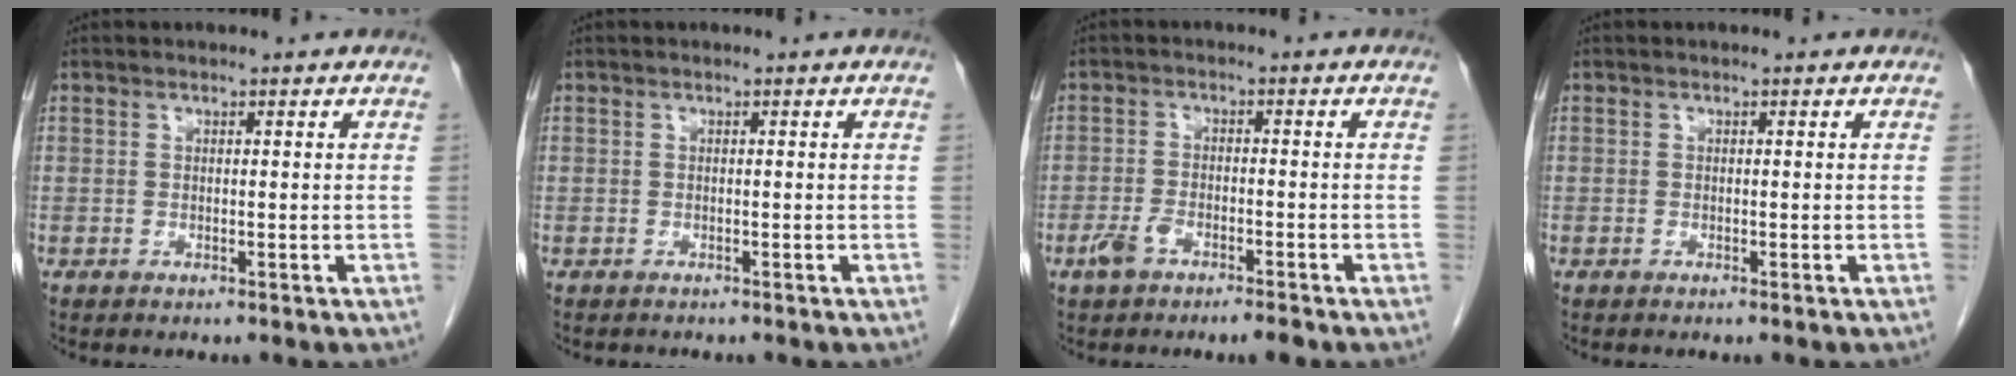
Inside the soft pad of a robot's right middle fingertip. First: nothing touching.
{"total": 0.7, "force": [-0.5, 0.4, -0.1], "torque": [-0.011, 0.001, -0.012]}
{"total": 4.5, "force": [-2.9, 1.2, 3.2], "torque": [-0.066, 0.001, -0.048]}
{"total": 0.0}